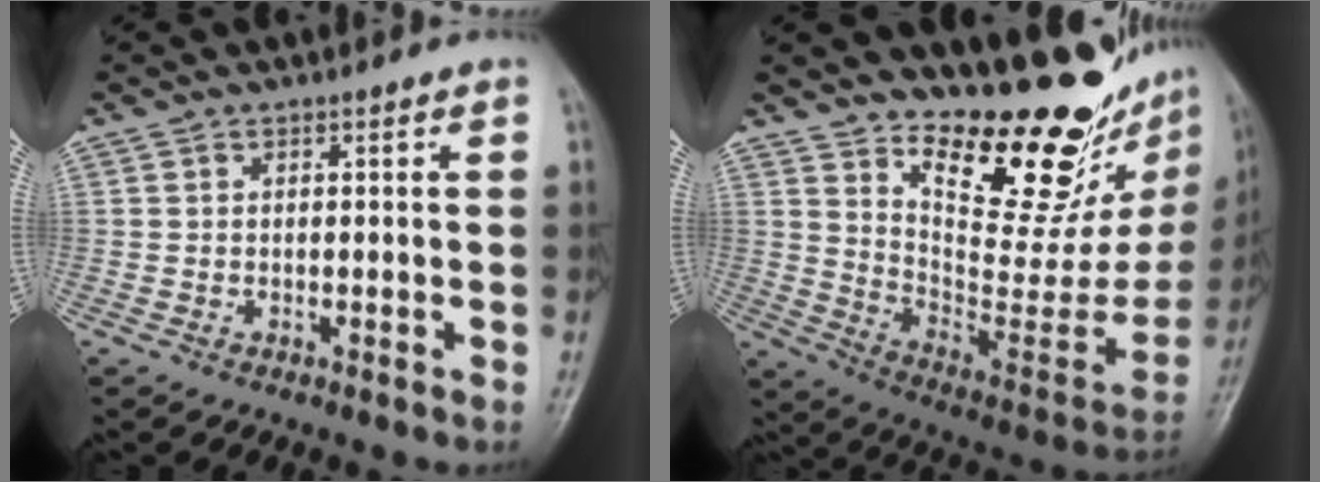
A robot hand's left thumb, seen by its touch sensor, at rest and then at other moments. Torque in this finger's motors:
{"motor_torque": [0.46, 0.20, 1.40, -1.37, 0.16]}